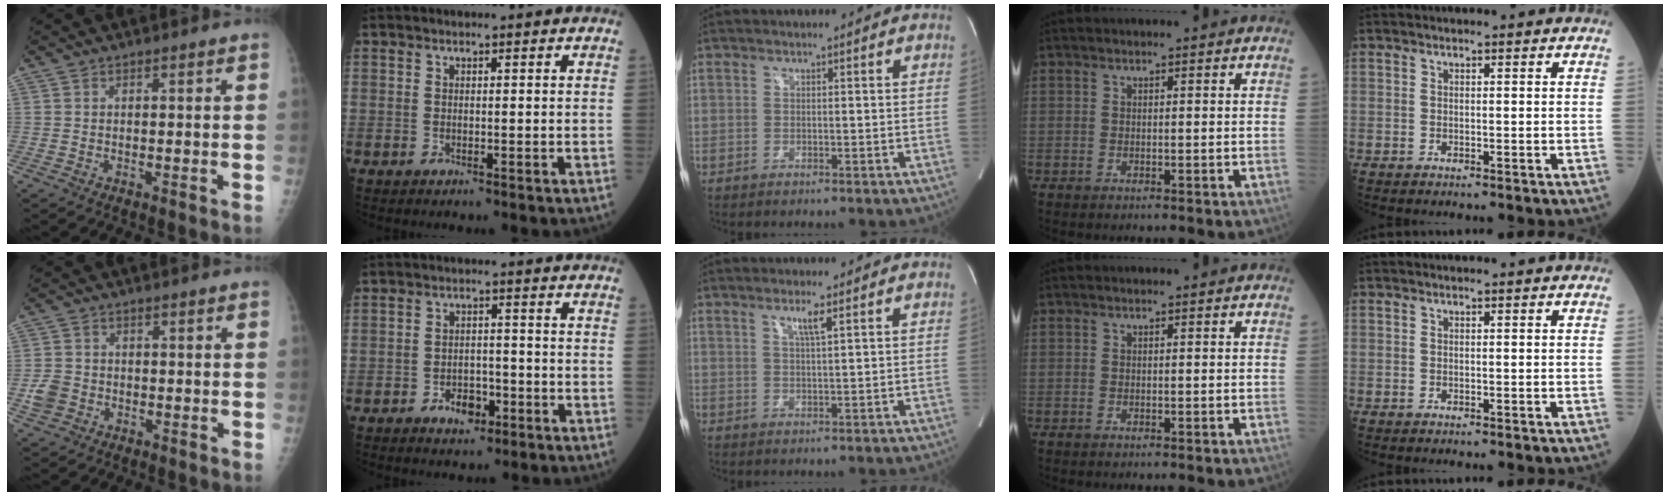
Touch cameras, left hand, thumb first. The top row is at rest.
{"thumb": {"total": 4.0, "force": [-1.5, 3.5, 1.4], "torque": [-0.024, 0.013, -0.027]}, "index": {"total": 4.0, "force": [-2.2, 2.4, 2.3], "torque": [-0.037, 0.005, -0.031]}, "middle": {"total": 2.5, "force": [1.4, -0.2, 2.1], "torque": [-0.042, -0.003, 0.027]}}